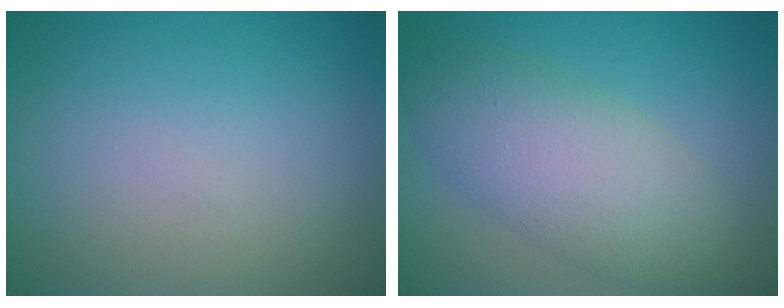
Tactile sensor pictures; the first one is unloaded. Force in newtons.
{"total": 6.2, "press": 6.2, "slide": 0.1}